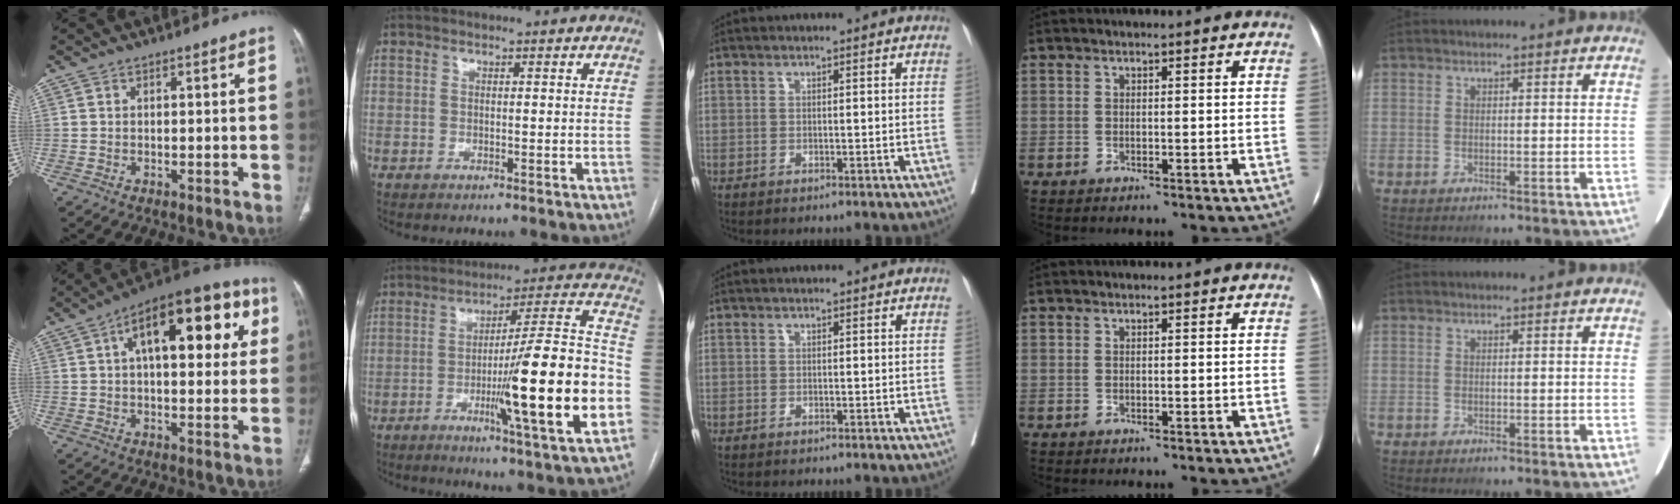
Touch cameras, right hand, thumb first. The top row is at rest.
{"thumb": {"total": 21.8, "force": [6.8, 10.2, 18.1], "torque": [-0.226, 0.028, 0.091]}, "index": {"total": 21.4, "force": [-5.8, -0.1, 20.6], "torque": [-0.283, -0.004, -0.089]}}